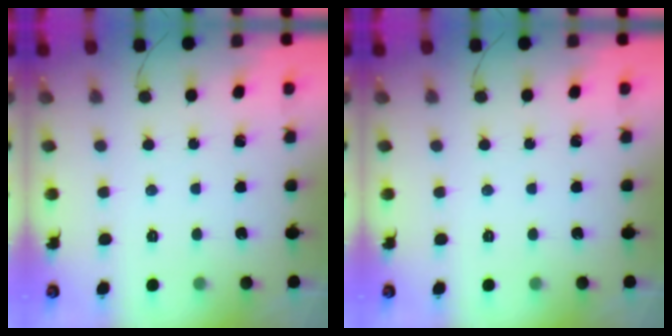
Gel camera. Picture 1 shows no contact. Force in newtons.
{"total": 0.0}